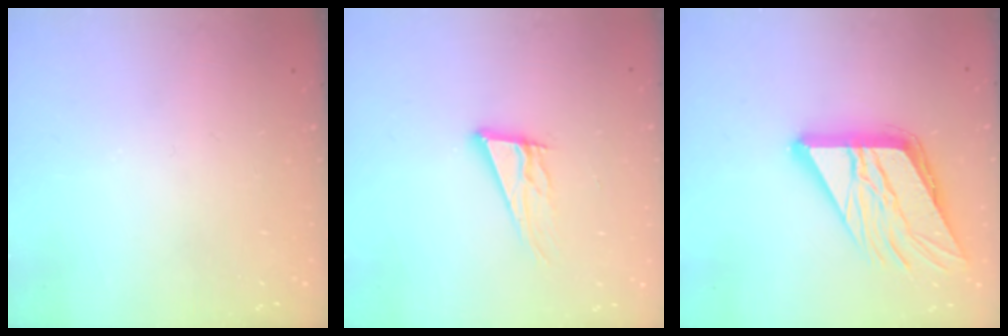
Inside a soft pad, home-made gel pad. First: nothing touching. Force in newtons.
{"total": 13.0, "press": 12.6, "slide": 3.3}
{"total": 15.8, "press": 15.7, "slide": 1.5}